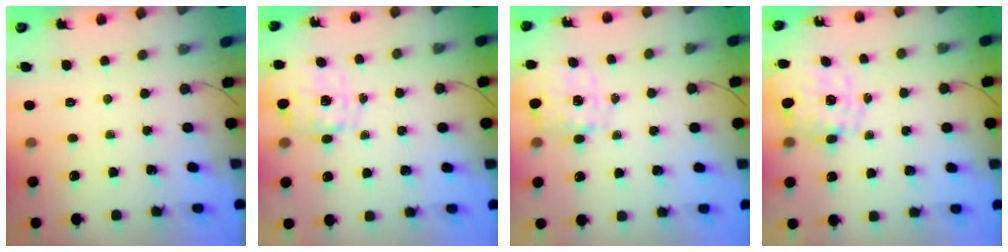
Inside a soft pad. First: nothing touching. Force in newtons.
{"total": 2.8, "press": 2.7, "slide": 0.9}
{"total": 3.9, "press": 3.8, "slide": 0.9}
{"total": 2.5, "press": 2.3, "slide": 1.0}